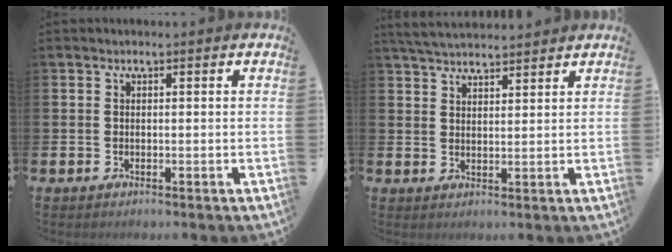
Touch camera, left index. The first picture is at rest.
{"total": 4.2, "force": [4.1, 0.5, 0.6], "torque": [-0.016, -0.019, 0.075]}